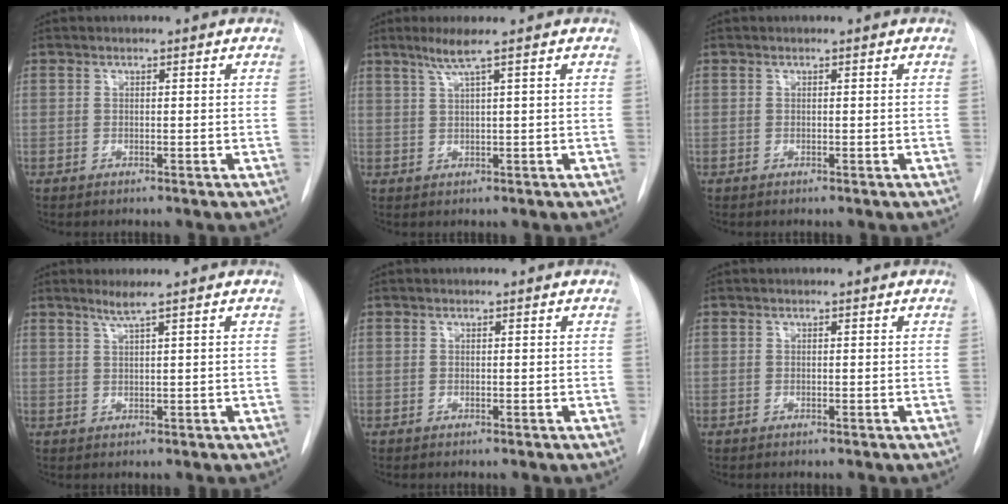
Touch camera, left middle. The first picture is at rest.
{"total": 3.2, "force": [1.9, -0.8, 2.5], "torque": [-0.059, 0.001, 0.041]}
{"total": 0.0}
{"total": 2.1, "force": [1.4, -0.6, 1.4], "torque": [-0.032, -0.003, 0.031]}
{"total": 0.0}
{"total": 0.0}